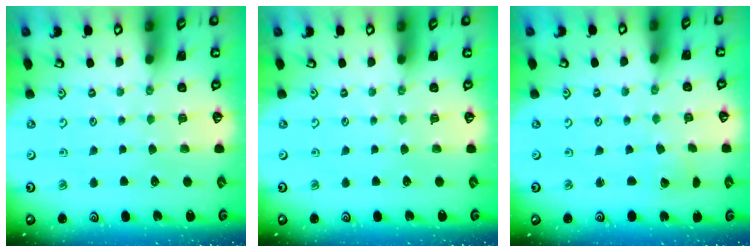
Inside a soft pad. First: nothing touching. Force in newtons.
{"total": 0.0}
{"total": 1.4, "press": 1.3, "slide": 0.2}